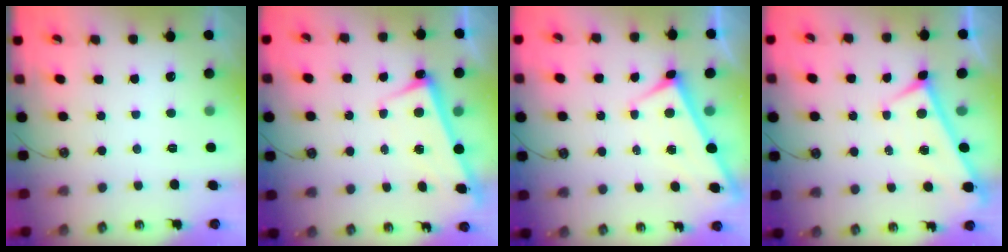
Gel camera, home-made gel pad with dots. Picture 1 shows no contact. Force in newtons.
{"total": 2.8, "press": 2.8, "slide": 0.4}
{"total": 1.9, "press": 1.9, "slide": 0.2}
{"total": 0.0}